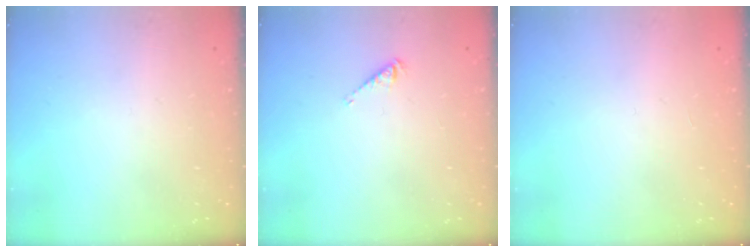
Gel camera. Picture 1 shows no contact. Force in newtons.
{"total": 3.4, "press": 3.4, "slide": 0.3}
{"total": 0.0}